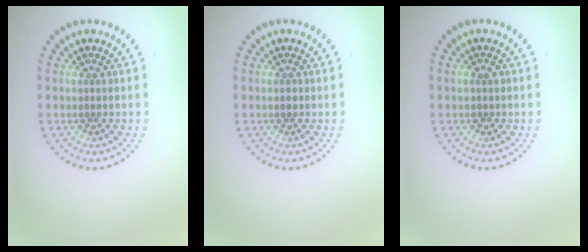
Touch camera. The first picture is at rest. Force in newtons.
{"total": 0.9, "press": 0.9, "slide": 0.0}
{"total": 0.9, "press": 0.9, "slide": 0.3}